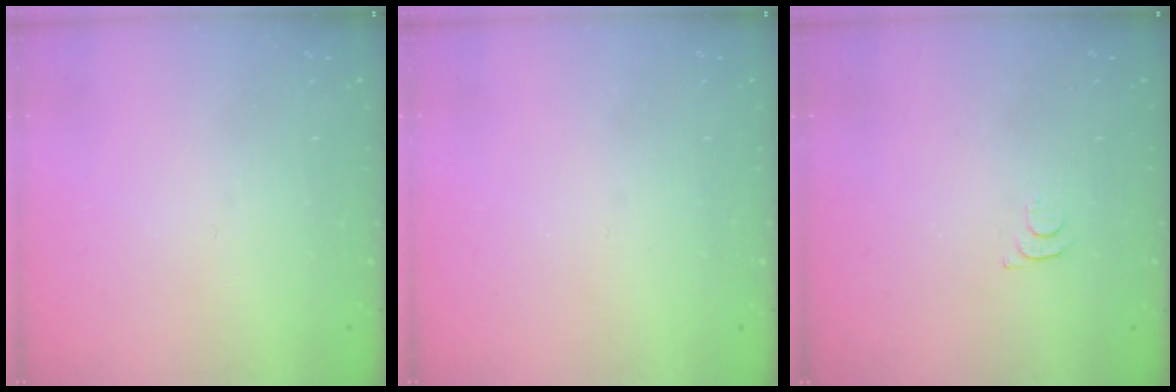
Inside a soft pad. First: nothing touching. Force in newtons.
{"total": 0.0}
{"total": 3.4, "press": 3.4, "slide": 0.5}